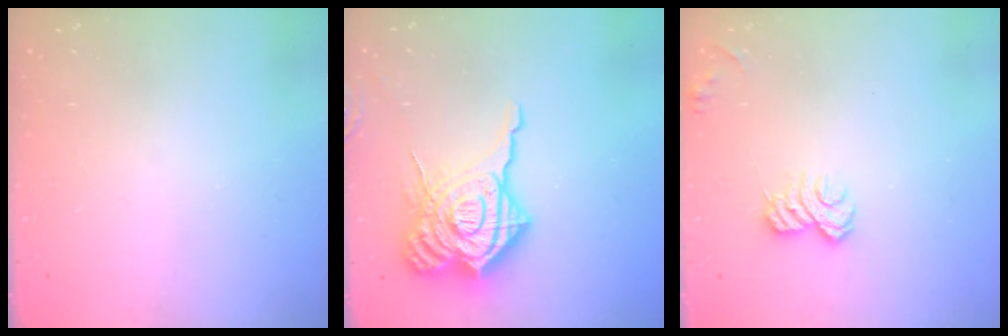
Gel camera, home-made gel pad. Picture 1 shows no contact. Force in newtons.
{"total": 23.6, "press": 23.4, "slide": 2.7}
{"total": 6.6, "press": 6.6, "slide": 0.9}